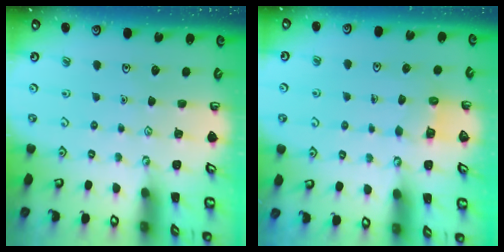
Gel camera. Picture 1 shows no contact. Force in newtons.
{"total": 3.4, "press": 3.4, "slide": 0.2}